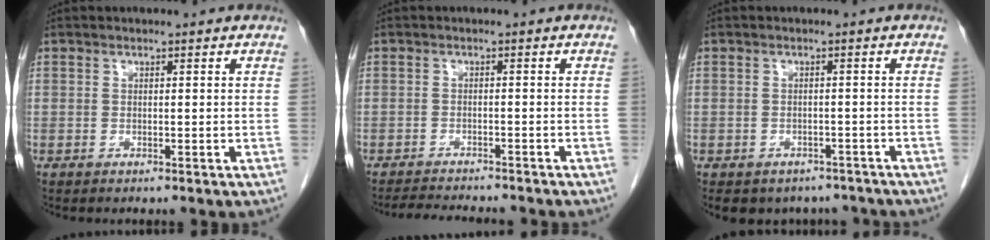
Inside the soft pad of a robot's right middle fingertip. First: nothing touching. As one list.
[{"total": 7.6, "force": [-7.1, 0.7, 2.7], "torque": [-0.037, -0.010, -0.102]}, {"total": 8.3, "force": [-6.9, 4.6, 1.3], "torque": [-0.007, 0.010, -0.074]}]